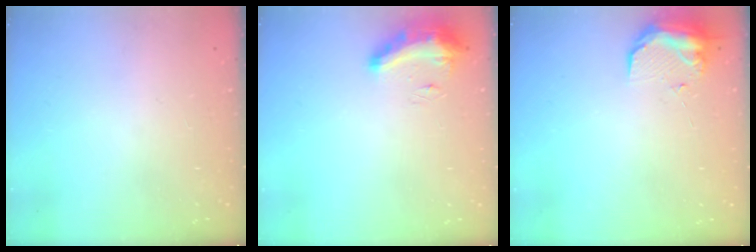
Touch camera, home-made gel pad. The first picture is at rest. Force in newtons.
{"total": 15.9, "press": 10.7, "slide": 11.8}
{"total": 9.1, "press": 9.1, "slide": 0.5}